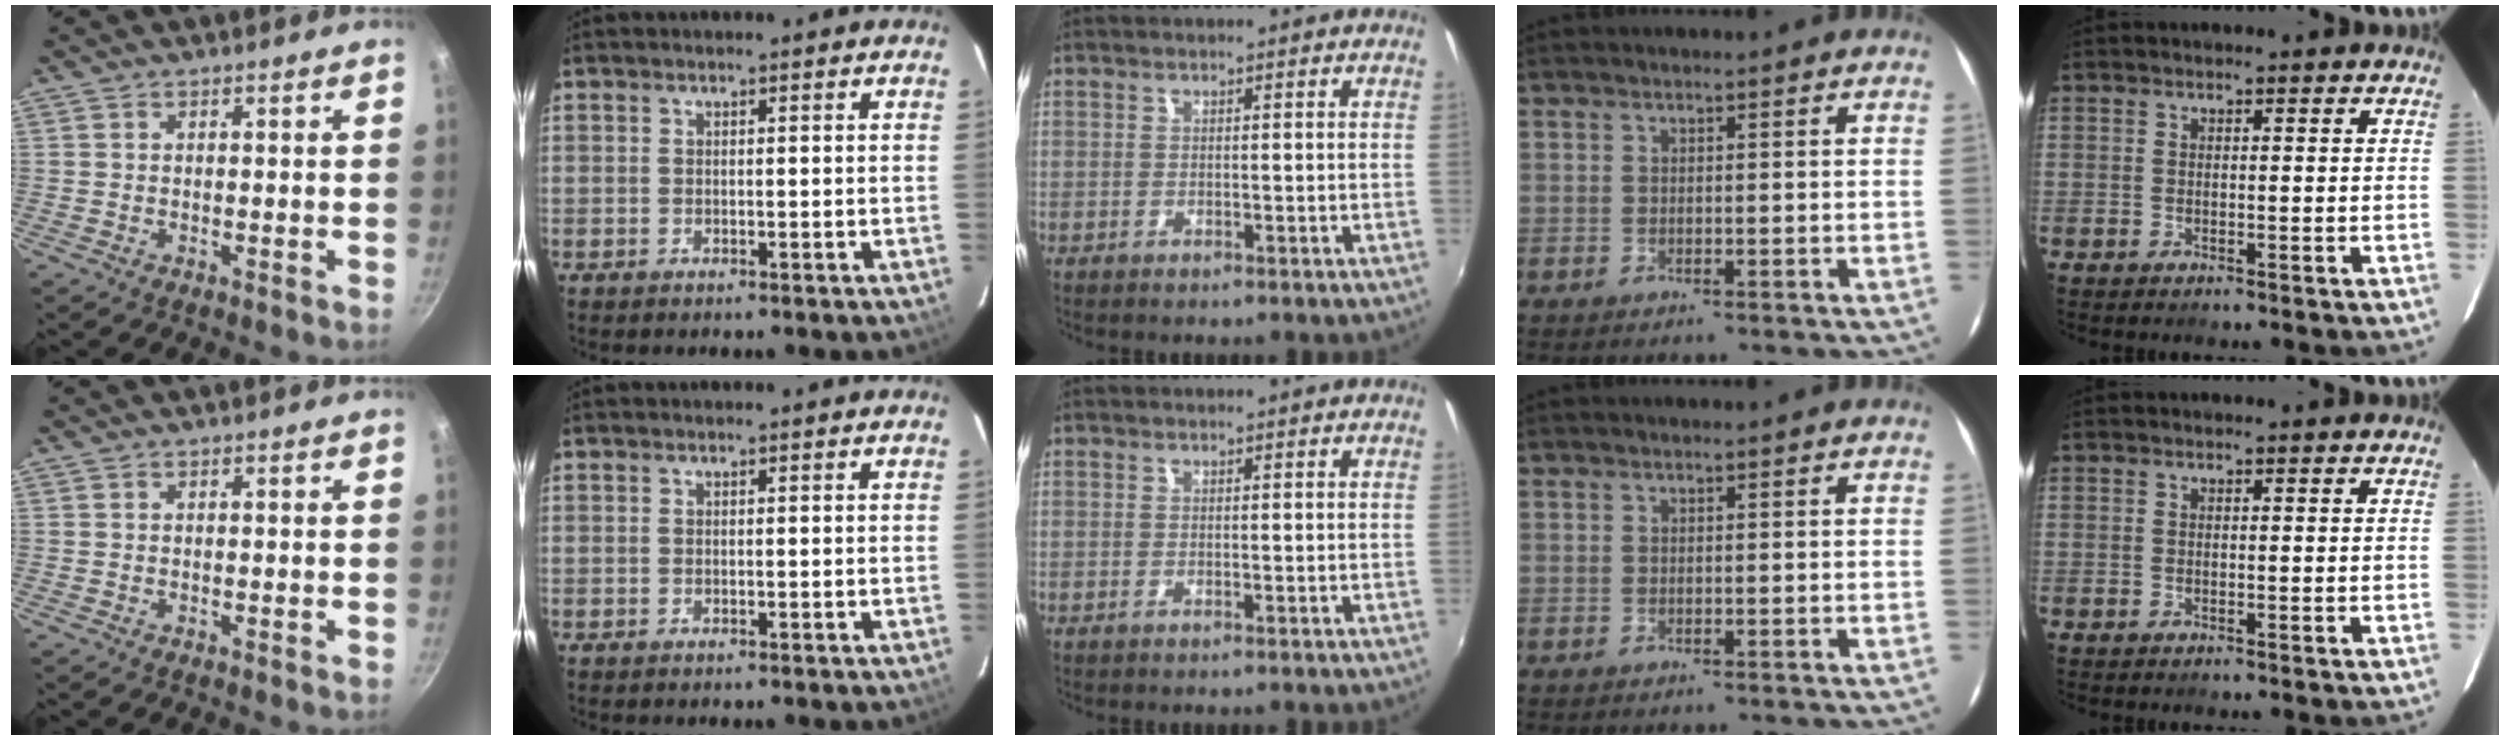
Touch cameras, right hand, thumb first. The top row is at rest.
{}